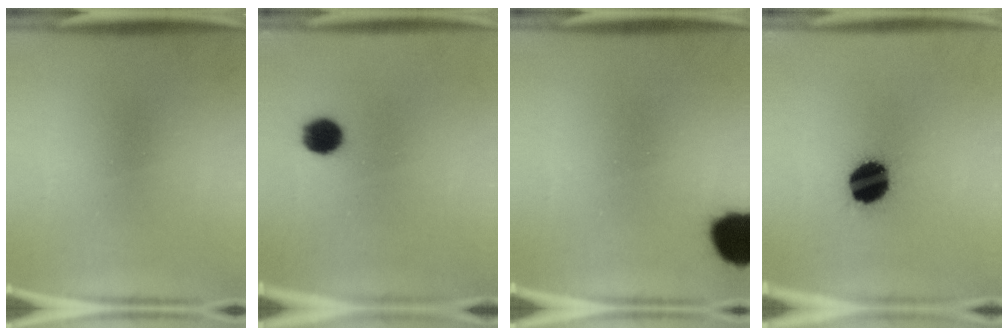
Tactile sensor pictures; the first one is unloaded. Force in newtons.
{"total": 6.5}
{"total": 9.4}
{"total": 13.3}